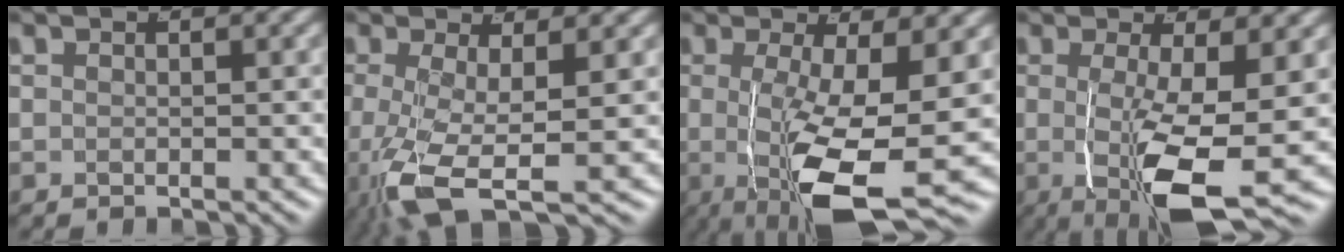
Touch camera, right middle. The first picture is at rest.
{"total": 7.6, "force": [-3.6, 3.4, 5.8], "torque": [-0.142, -0.050, -0.028]}
{"total": 10.3, "force": [-2.3, 3.2, 9.5], "torque": [-0.159, -0.034, -0.016]}
{"total": 8.5, "force": [-1.8, 1.8, 8.1], "torque": [-0.132, -0.029, -0.010]}